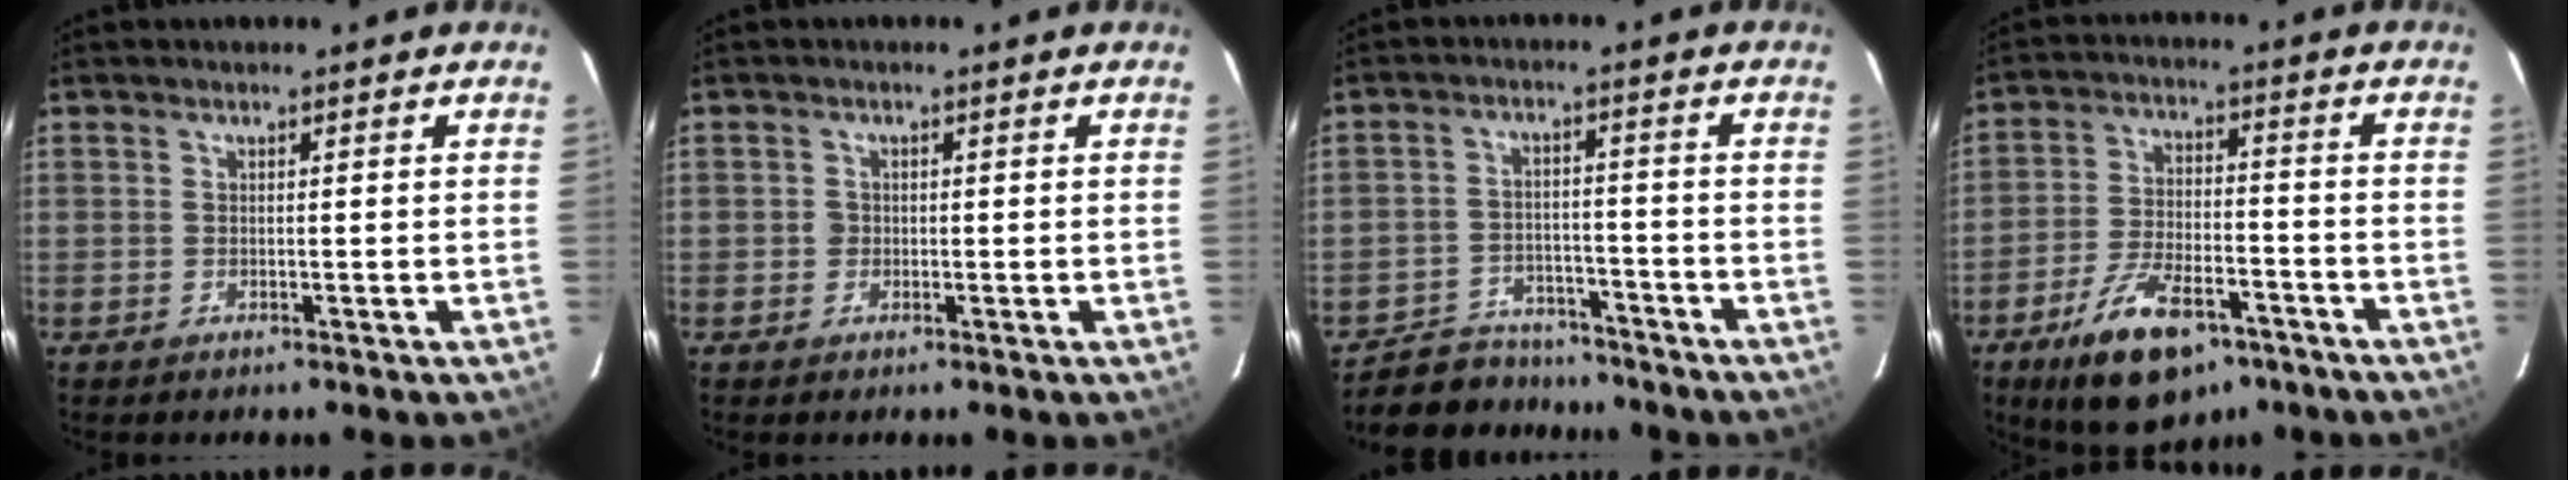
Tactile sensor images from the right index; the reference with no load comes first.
{"total": 1.3, "force": [-0.3, 1.3, 0.1], "torque": [-0.001, 0.002, -0.003]}
{"total": 10.9, "force": [-9.5, 5.0, 2.0], "torque": [-0.065, 0.018, -0.136]}
{"total": 14.7, "force": [-9.2, 6.6, 9.4], "torque": [-0.189, -0.011, -0.152]}